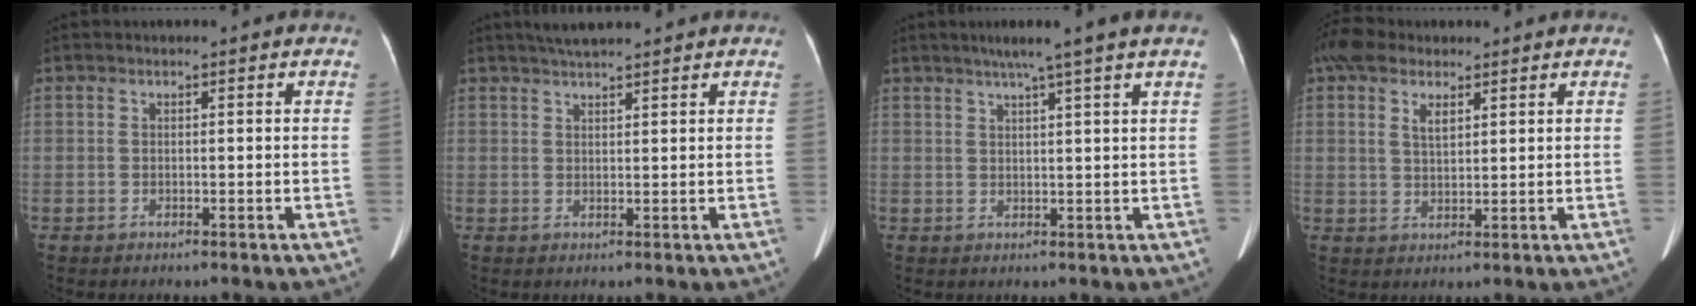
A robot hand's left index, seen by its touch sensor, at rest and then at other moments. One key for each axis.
{"total": 4.4, "fx": 3.9, "fy": 0.2, "fz": 2.2, "tx": -0.033, "ty": 0.025, "tz": 0.068}
{"total": 5.8, "fx": 4.2, "fy": -1.3, "fz": 3.8, "tx": -0.054, "ty": 0.012, "tz": 0.060}
{"total": 6.3, "fx": 3.3, "fy": 3.1, "fz": 4.4, "tx": -0.097, "ty": 0.020, "tz": 0.064}